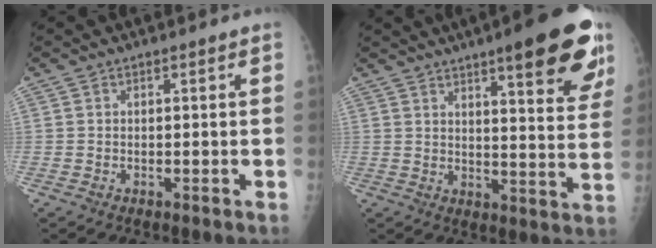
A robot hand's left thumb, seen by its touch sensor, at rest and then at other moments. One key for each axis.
{"total": 19.3, "fx": 11.5, "fy": 4.4, "fz": 14.8, "tx": -0.164, "ty": -0.047, "tz": 0.146}